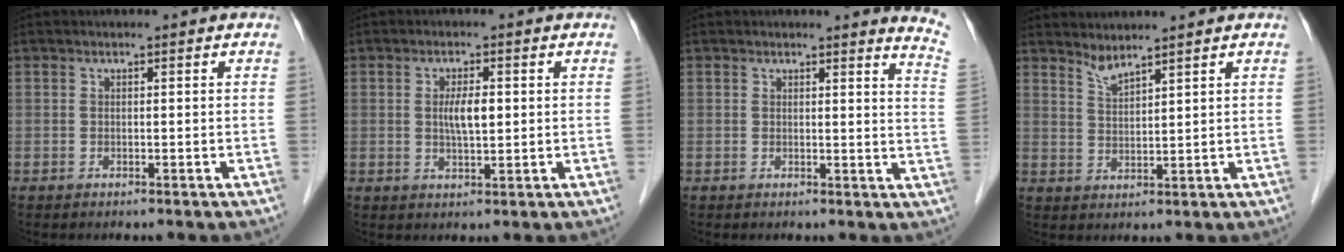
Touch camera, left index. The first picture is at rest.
{"total": 3.7, "force": [0.4, 1.0, 3.5], "torque": [-0.063, 0.001, 0.007]}
{"total": 5.3, "force": [5.1, -0.6, 1.6], "torque": [-0.020, -0.056, 0.026]}
{"total": 2.6, "force": [2.4, -0.2, 0.8], "torque": [-0.018, -0.007, 0.051]}